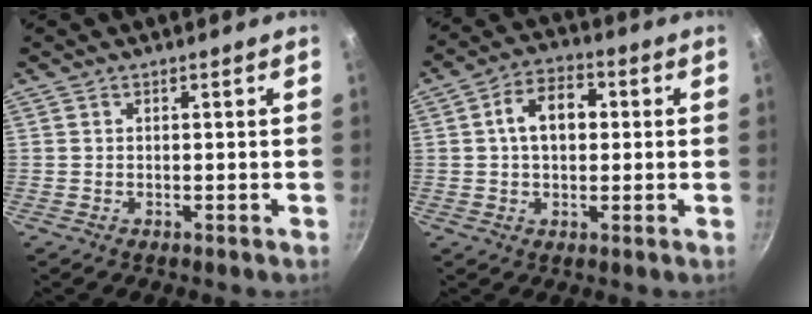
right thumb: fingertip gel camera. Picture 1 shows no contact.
{"total": 9.0, "force": [1.1, 5.9, 6.6], "torque": [-0.084, 0.021, 0.008]}